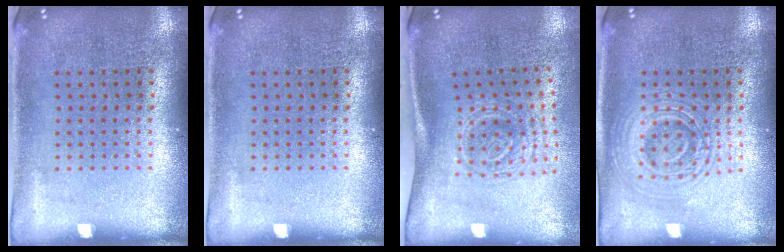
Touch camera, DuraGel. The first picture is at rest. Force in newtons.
{"total": 0.0}
{"total": 1.7, "press": 1.2, "slide": 1.2}
{"total": 2.7, "press": 2.7, "slide": 0.5}